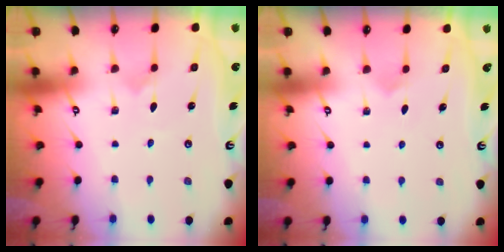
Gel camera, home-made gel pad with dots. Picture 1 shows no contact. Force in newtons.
{"total": 4.1, "press": 4.1, "slide": 0.2}